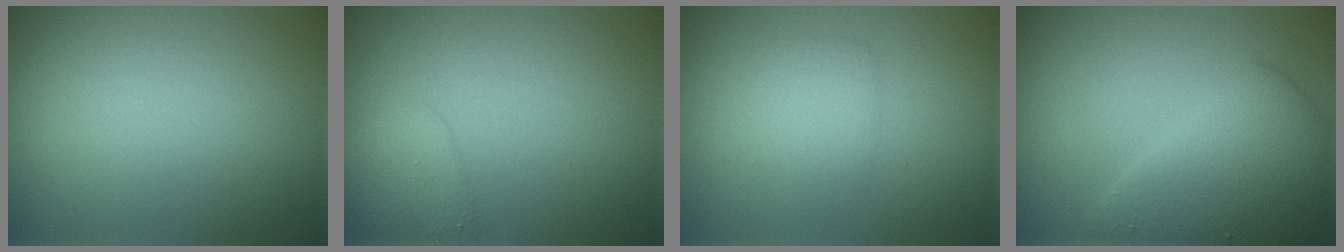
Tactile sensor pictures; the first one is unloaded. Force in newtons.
{"total": 2.5, "press": 2.5, "slide": 0.2}
{"total": 2.0, "press": 2.0, "slide": 0.1}
{"total": 7.2, "press": 7.2, "slide": 0.2}